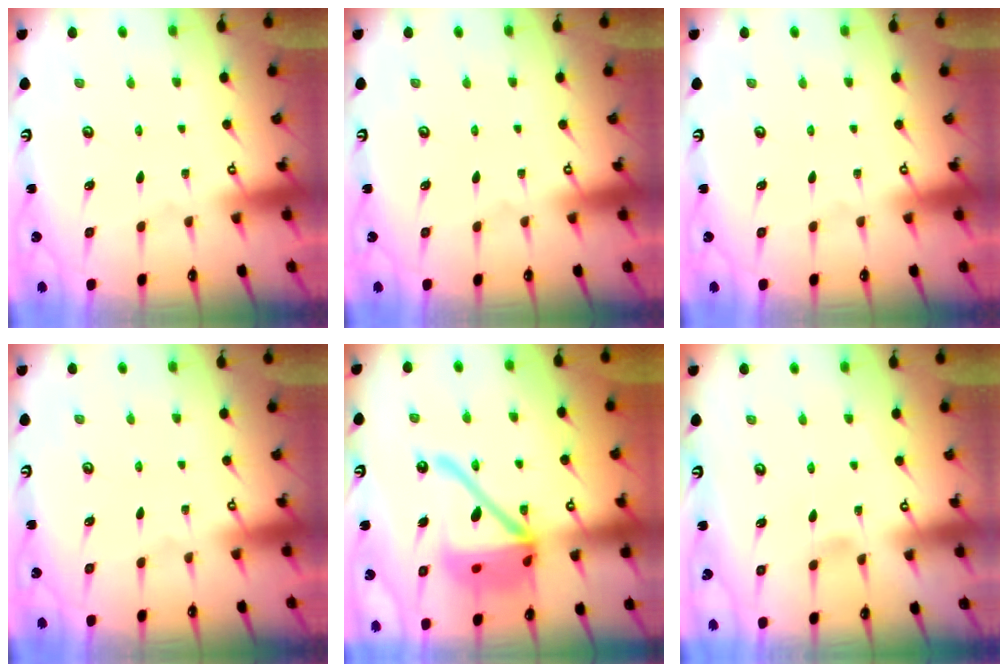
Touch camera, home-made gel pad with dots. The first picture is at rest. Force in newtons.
{"total": 0.0}
{"total": 0.0}
{"total": 0.0}
{"total": 20.2, "press": 20.0, "slide": 2.8}
{"total": 3.2, "press": 3.2, "slide": 0.4}